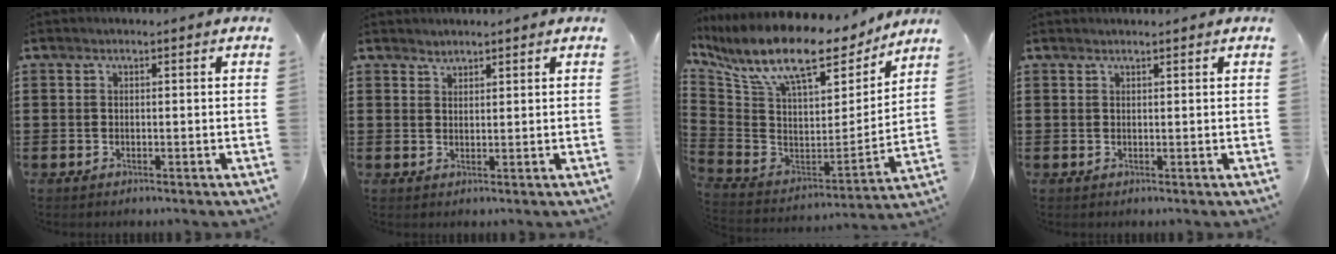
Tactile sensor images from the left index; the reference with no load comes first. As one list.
[{"total": 1.4, "force": [1.4, 0.3, -0.3], "torque": [0.003, 0.000, 0.027]}, {"total": 12.9, "force": [9.2, 4.2, 8.0], "torque": [-0.181, -0.056, 0.159]}, {"total": 0.6, "force": [0.6, 0.0, 0.1], "torque": [-0.003, -0.001, 0.012]}]